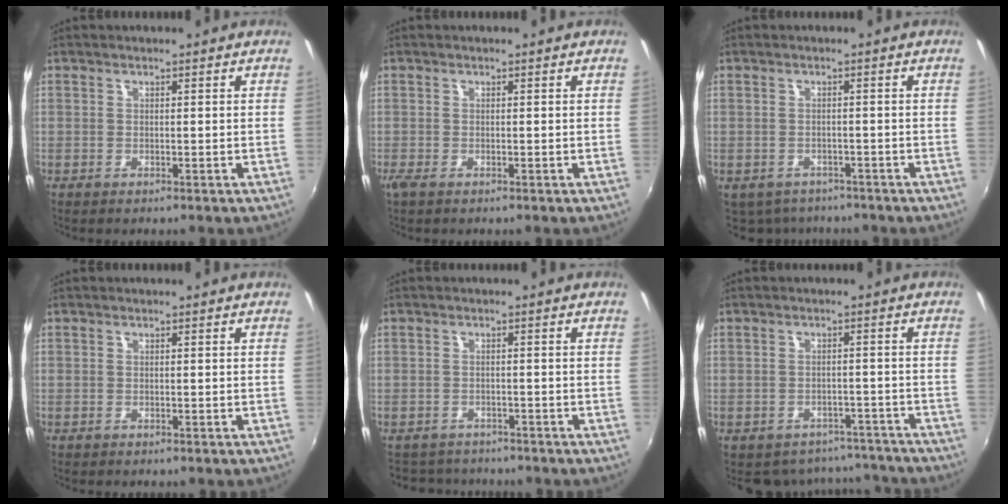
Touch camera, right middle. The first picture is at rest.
{"total": 0.9, "force": [-0.5, 0.1, 0.8], "torque": [-0.017, -0.004, -0.012]}
{"total": 6.5, "force": [-5.0, 3.7, 1.9], "torque": [-0.051, -0.021, -0.069]}
{"total": 0.0}
{"total": 5.3, "force": [-4.7, 2.4, 0.5], "torque": [-0.022, 0.002, -0.076]}
{"total": 10.1, "force": [-8.7, 4.9, 1.8], "torque": [-0.041, 0.015, -0.098]}